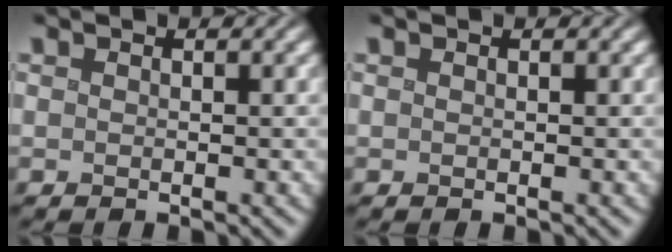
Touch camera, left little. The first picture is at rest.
{"total": 0.0}